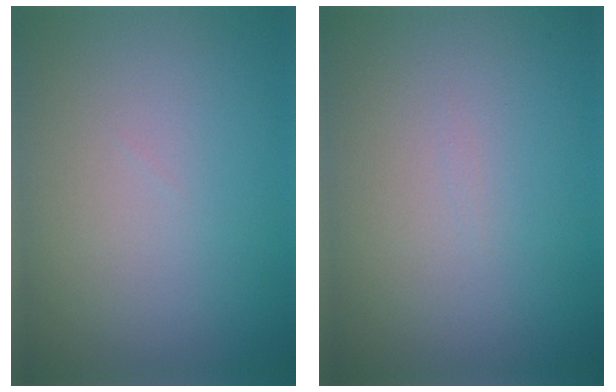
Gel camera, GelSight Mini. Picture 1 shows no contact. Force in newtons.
{"total": 0.0}